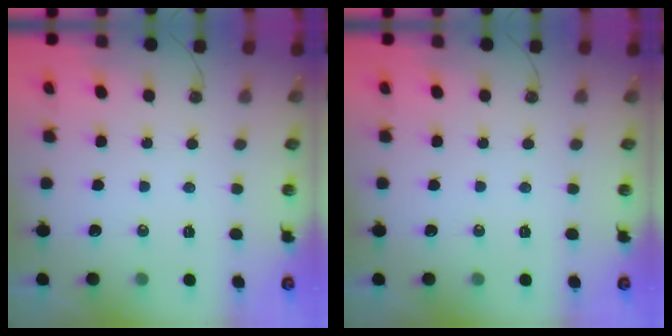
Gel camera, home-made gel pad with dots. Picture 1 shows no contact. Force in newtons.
{"total": 0.0}